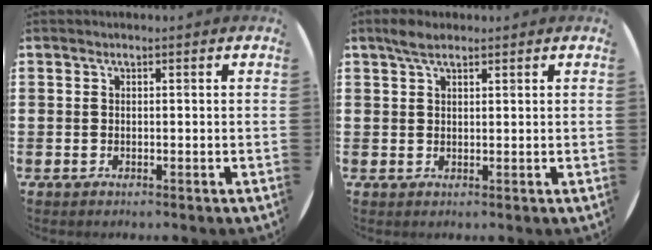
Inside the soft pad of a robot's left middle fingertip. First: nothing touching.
{"total": 2.4, "force": [1.8, 0.9, 1.4], "torque": [-0.030, 0.006, 0.032]}